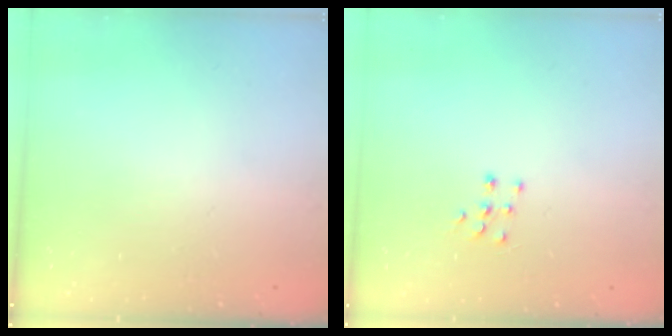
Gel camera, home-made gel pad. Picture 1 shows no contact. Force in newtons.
{"total": 6.0, "press": 6.0, "slide": 0.4}